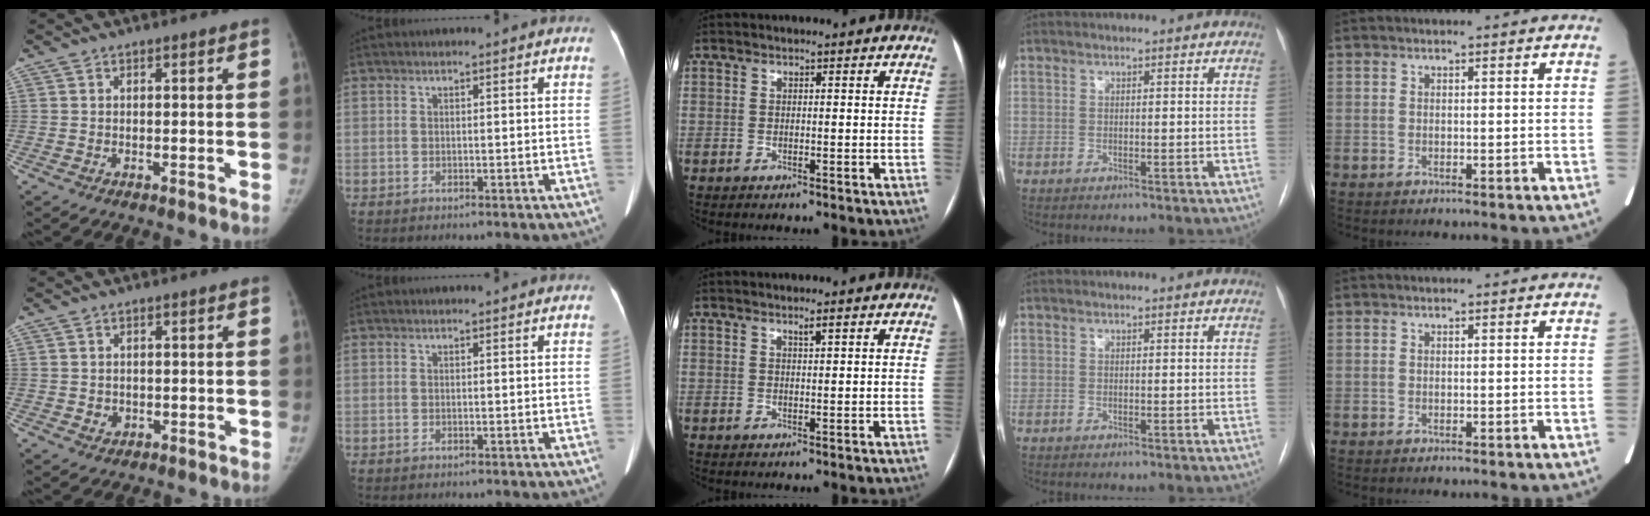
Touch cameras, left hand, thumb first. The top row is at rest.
{"thumb": {"total": 1.8, "force": [-0.1, 1.7, 0.7], "torque": [-0.004, 0.001, 0.004]}, "middle": {"total": 1.0, "force": [0.7, 0.0, 0.8], "torque": [-0.015, 0.001, 0.013]}}